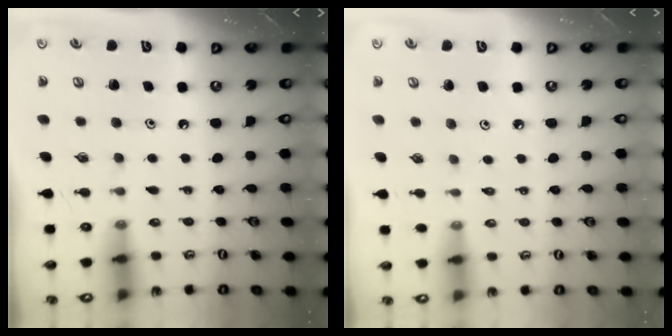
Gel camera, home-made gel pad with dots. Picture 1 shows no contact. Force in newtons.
{"total": 2.6, "press": 2.6, "slide": 0.5}